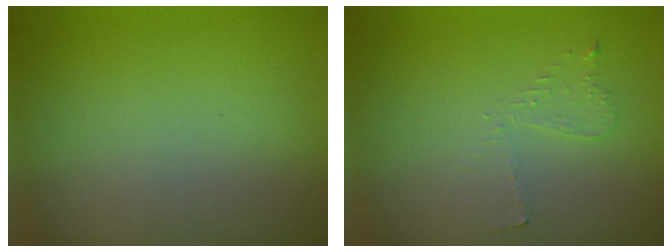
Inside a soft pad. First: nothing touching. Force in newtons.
{"total": 0.9, "press": 0.8, "slide": 0.4}